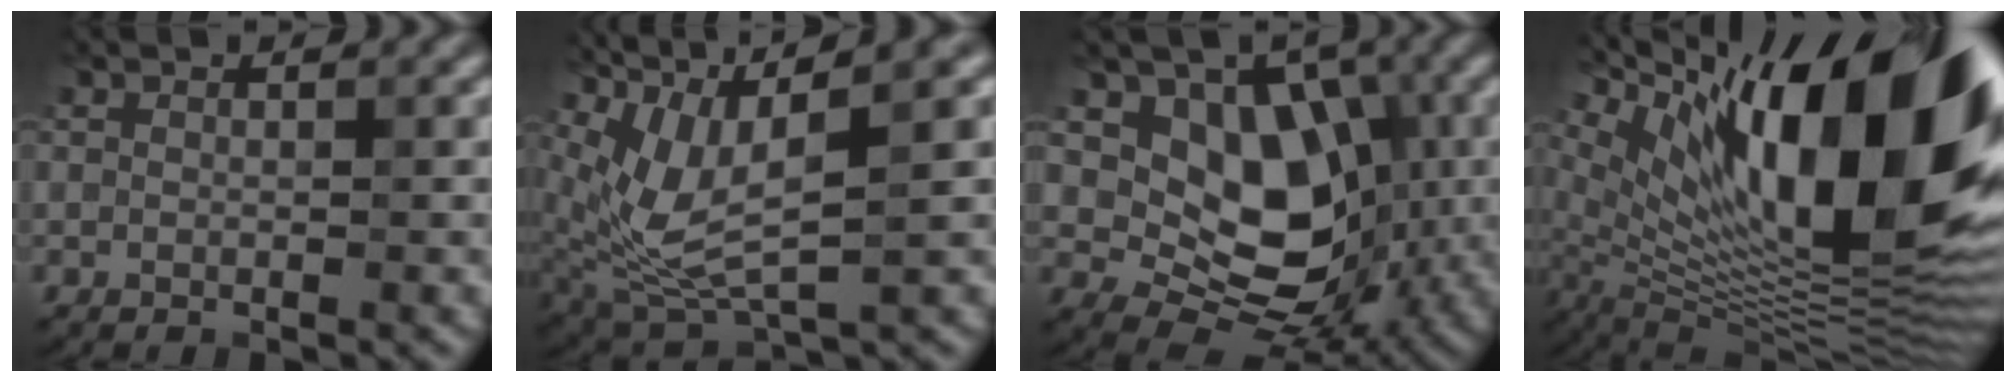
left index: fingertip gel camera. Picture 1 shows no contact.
{"total": 7.7, "force": [2.7, 2.6, 6.8], "torque": [-0.160, 0.001, 0.054]}
{"total": 8.1, "force": [0.5, 6.2, 5.2], "torque": [-0.070, -0.017, 0.005]}
{"total": 17.1, "force": [6.5, 6.1, 14.6], "torque": [-0.220, 0.020, 0.115]}